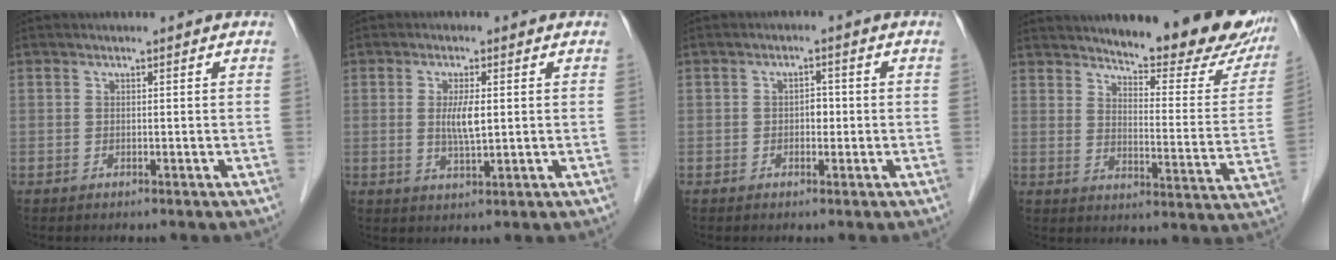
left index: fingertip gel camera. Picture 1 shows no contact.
{"total": 3.9, "force": [0.2, 0.8, 3.8], "torque": [-0.074, -0.007, 0.006]}
{"total": 2.0, "force": [-0.5, 1.3, 1.4], "torque": [-0.016, 0.003, -0.009]}
{"total": 19.6, "force": [17.0, 3.4, 9.3], "torque": [-0.116, -0.059, 0.205]}